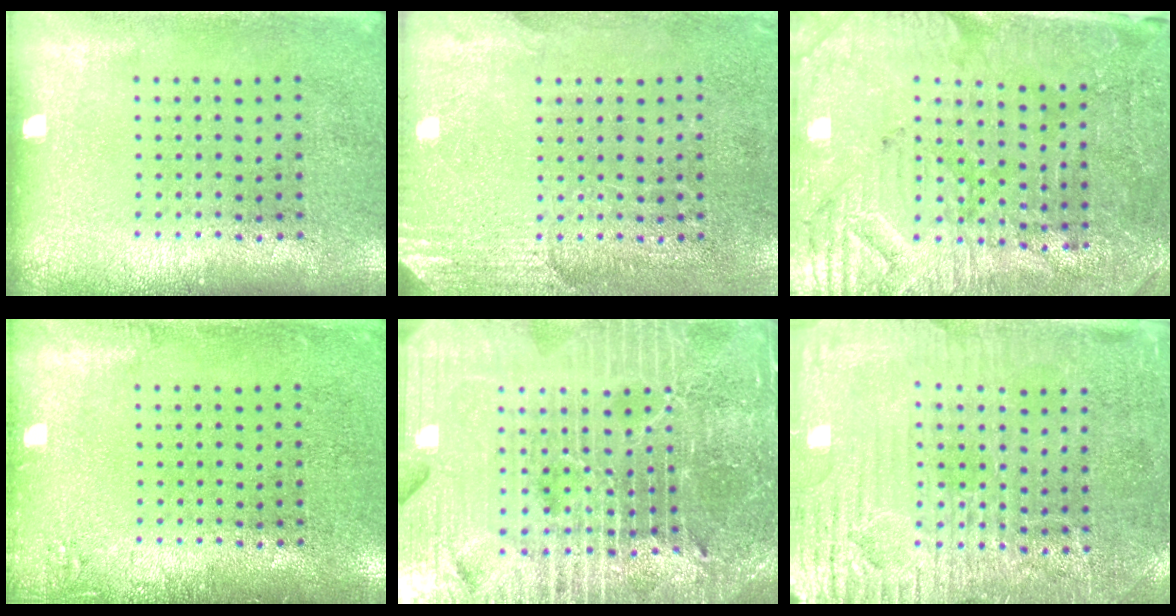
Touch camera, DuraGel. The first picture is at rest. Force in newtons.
{"total": 2.7, "press": 2.4, "slide": 1.1}
{"total": 3.7, "press": 3.5, "slide": 1.4}
{"total": 1.3, "press": 1.2, "slide": 0.3}
{"total": 7.2, "press": 6.2, "slide": 3.7}
{"total": 3.9, "press": 3.5, "slide": 1.7}